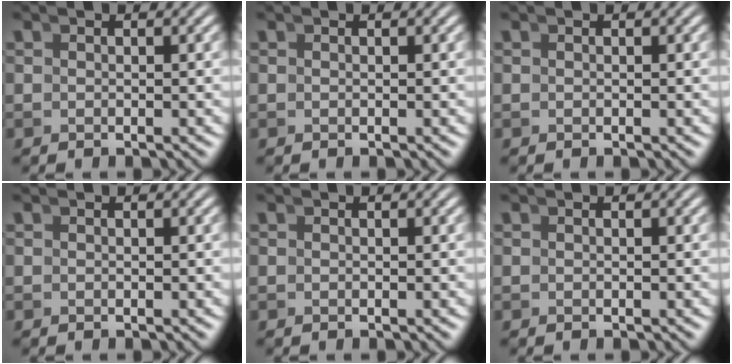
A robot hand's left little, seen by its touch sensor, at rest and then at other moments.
{"total": 0.0}
{"total": 0.0}
{"total": 0.0}
{"total": 0.0}
{"total": 0.0}